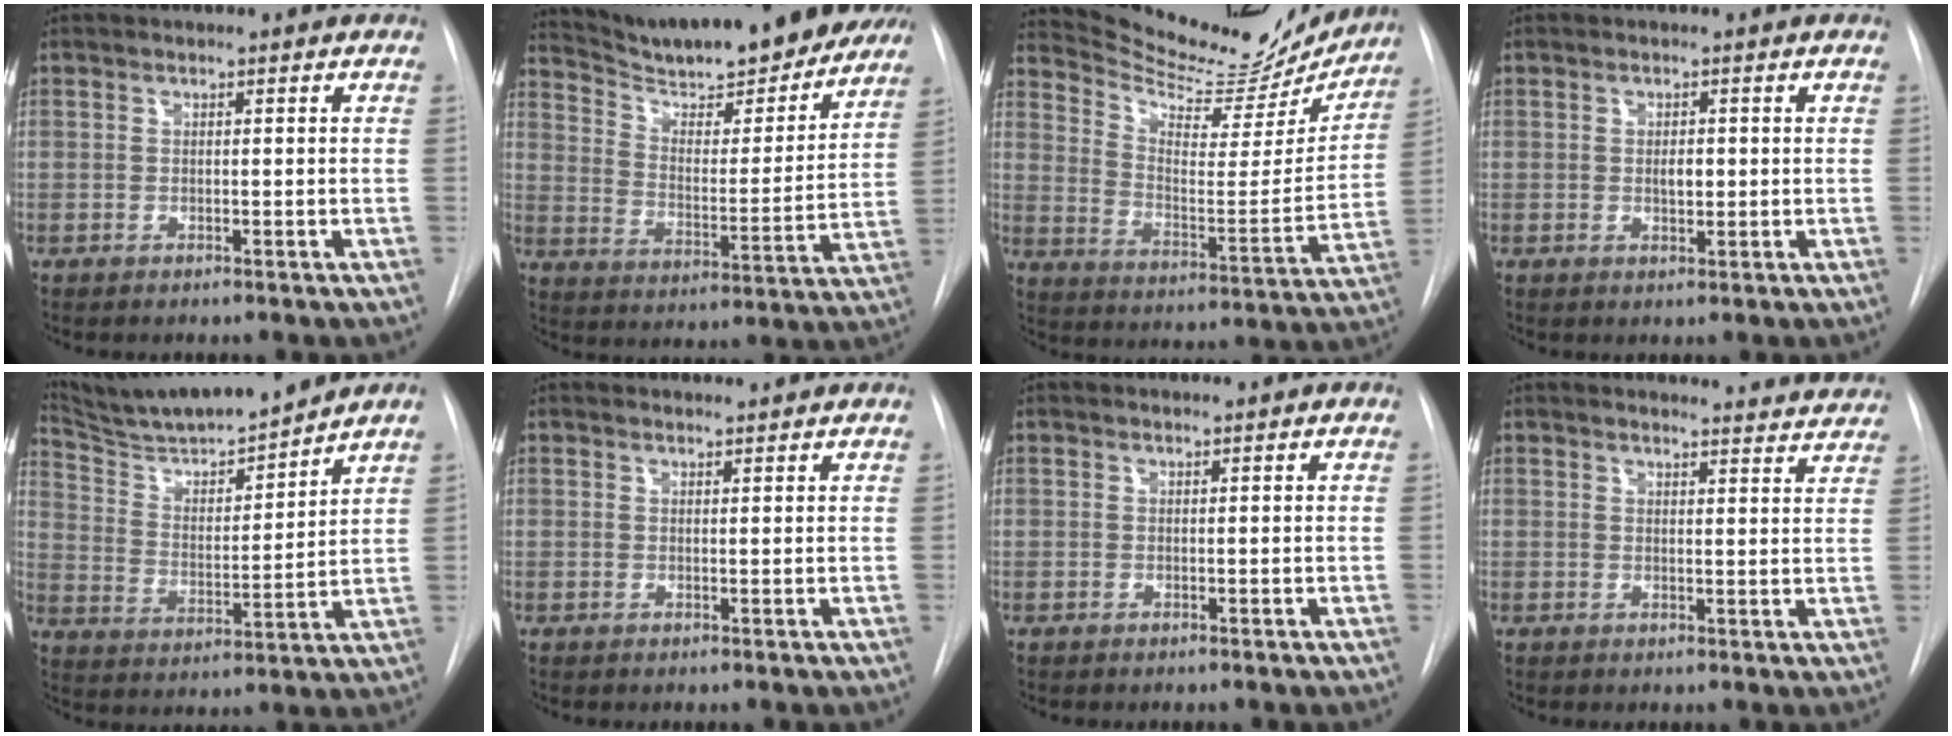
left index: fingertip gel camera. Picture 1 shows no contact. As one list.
[{"total": 23.0, "force": [20.5, 4.0, 9.7], "torque": [-0.154, -0.028, 0.287]}, {"total": 20.3, "force": [19.2, 4.3, 5.1], "torque": [-0.081, -0.052, 0.268]}, {"total": 1.6, "force": [-0.4, 0.8, 1.4], "torque": [-0.023, -0.007, -0.006]}, {"total": 15.3, "force": [14.1, 0.3, 6.0], "torque": [-0.108, -0.013, 0.245]}, {"total": 2.5, "force": [2.4, 0.3, 0.4], "torque": [-0.010, 0.010, 0.029]}, {"total": 0.0}, {"total": 12.8, "force": [12.5, 1.6, 1.8], "torque": [-0.001, -0.043, 0.119]}]